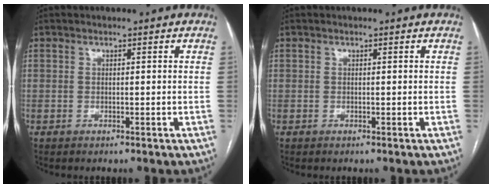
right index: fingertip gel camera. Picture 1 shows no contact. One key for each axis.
{"total": 0.0}